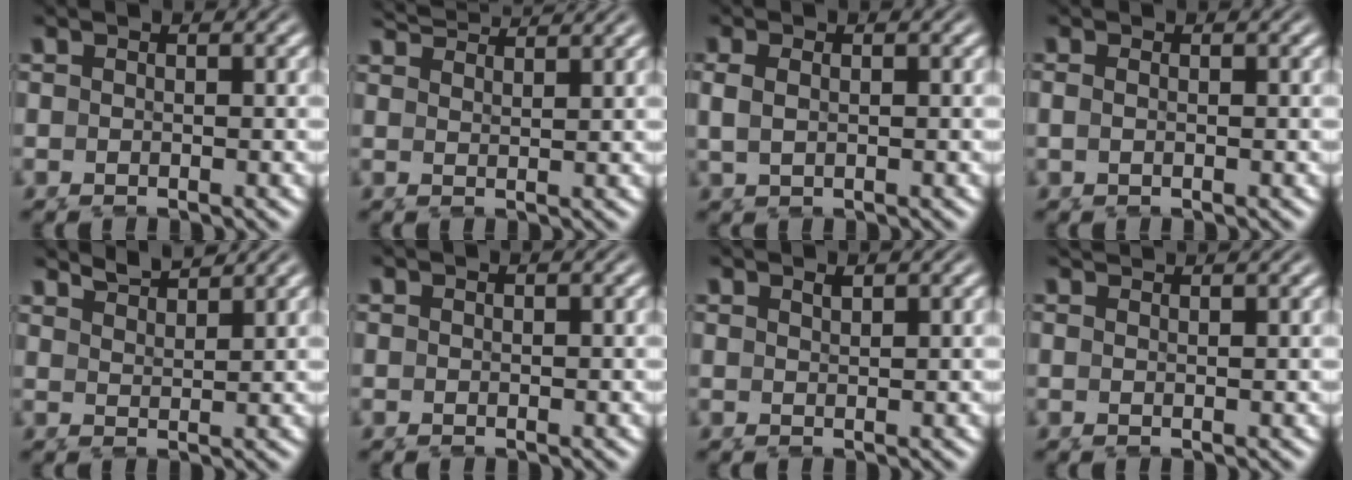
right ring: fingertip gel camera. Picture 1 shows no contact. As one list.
[{"total": 3.6, "force": [3.5, -0.9, 0.2], "torque": [0.006, 0.002, 0.060]}, {"total": 1.3, "force": [0.7, 0.2, 1.1], "torque": [-0.025, -0.003, 0.018]}, {"total": 0.6, "force": [0.2, -0.1, 0.6], "torque": [-0.016, -0.002, 0.006]}, {"total": 3.3, "force": [3.0, -1.5, -0.3], "torque": [0.017, 0.002, 0.058]}, {"total": 0.0}, {"total": 0.9, "force": [0.7, -0.6, -0.2], "torque": [0.000, -0.010, 0.019]}, {"total": 1.5, "force": [1.3, -0.9, 0.0], "torque": [0.002, -0.005, 0.023]}]